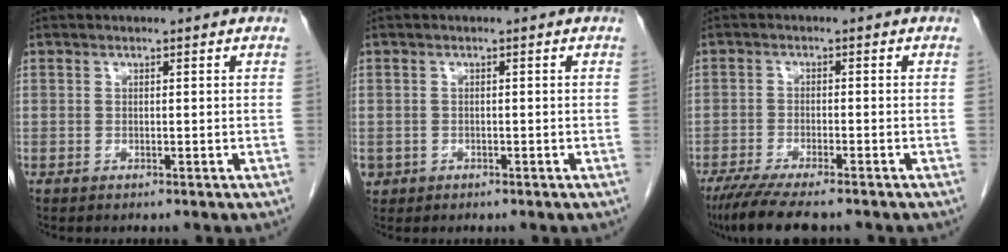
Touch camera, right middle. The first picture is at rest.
{"total": 1.4, "force": [-0.5, 1.3, 0.3], "torque": [-0.003, 0.004, -0.002]}
{"total": 9.1, "force": [-7.4, 1.2, 5.1], "torque": [-0.082, -0.020, -0.118]}